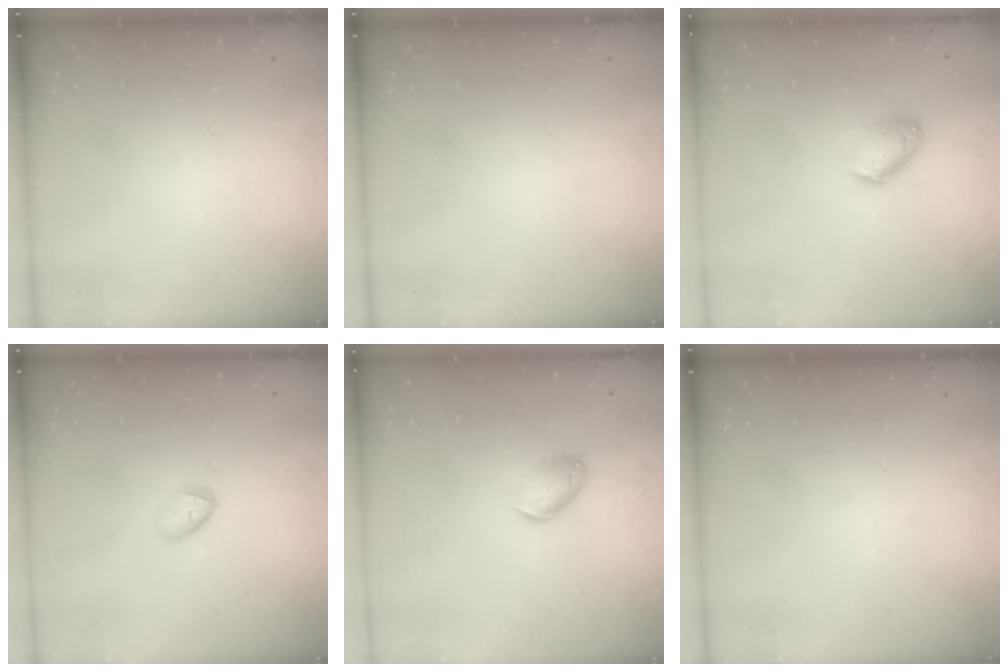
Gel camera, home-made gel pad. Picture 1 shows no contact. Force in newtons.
{"total": 0.0}
{"total": 9.2, "press": 9.1, "slide": 1.4}
{"total": 3.4, "press": 3.2, "slide": 1.1}
{"total": 8.9, "press": 8.9, "slide": 0.9}
{"total": 0.0}